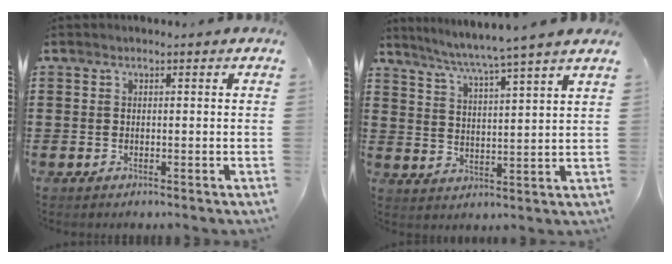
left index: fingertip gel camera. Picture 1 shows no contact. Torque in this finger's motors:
{"motor_torque": [1.36, -0.77, 0.40, 0.15]}